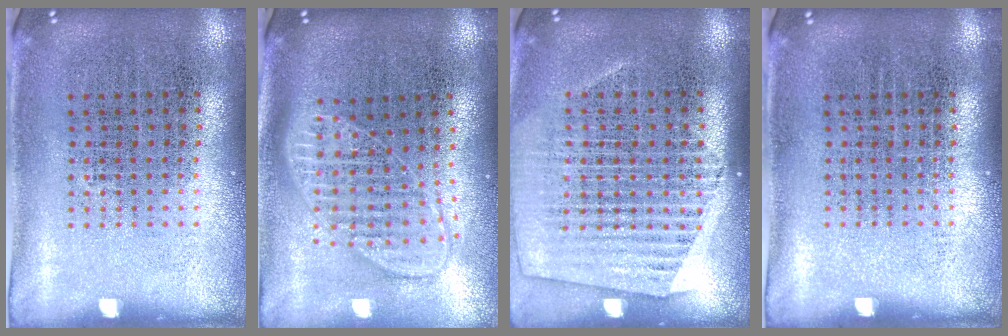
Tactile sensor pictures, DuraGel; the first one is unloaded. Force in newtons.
{"total": 1.9, "press": 1.6, "slide": 1.1}
{"total": 1.5, "press": 1.3, "slide": 0.6}
{"total": 0.0}